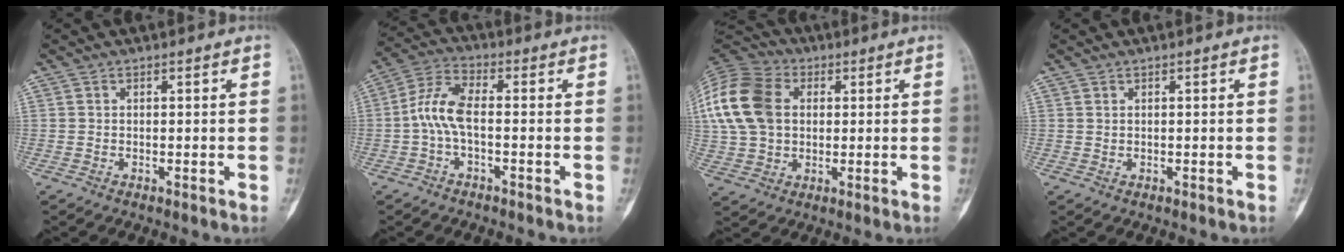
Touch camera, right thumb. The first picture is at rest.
{"total": 7.1, "force": [-1.0, 3.0, 6.4], "torque": [-0.138, 0.030, -0.027]}
{"total": 18.9, "force": [3.3, 13.9, 12.3], "torque": [-0.264, 0.023, 0.060]}
{"total": 0.0}